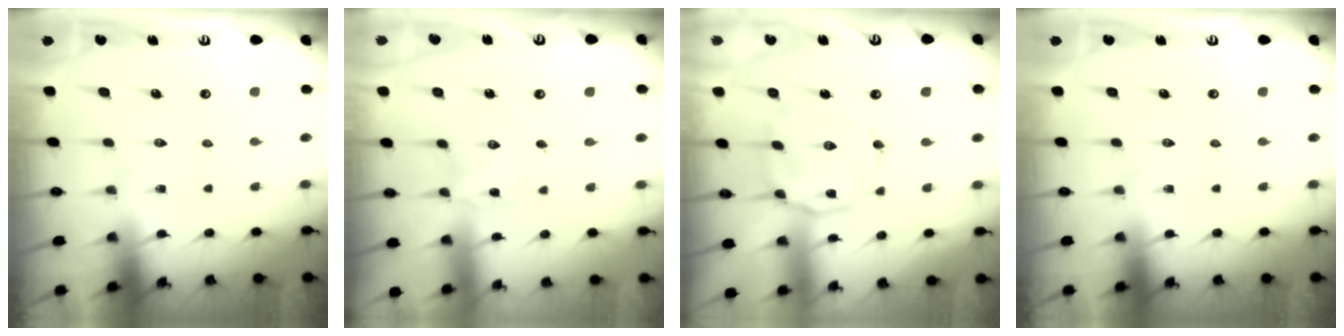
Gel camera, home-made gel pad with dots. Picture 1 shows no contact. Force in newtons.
{"total": 0.6, "press": 0.6, "slide": 0.1}
{"total": 6.6, "press": 6.6, "slide": 0.5}
{"total": 0.0}